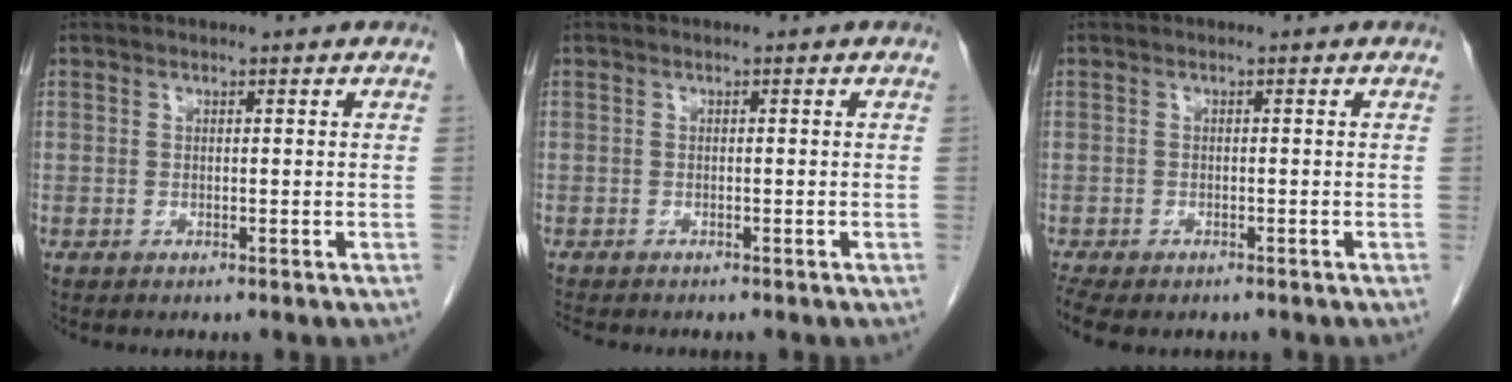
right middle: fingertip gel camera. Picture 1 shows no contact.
{"total": 2.8, "force": [-2.5, 0.7, 1.2], "torque": [-0.023, -0.009, -0.034]}
{"total": 7.2, "force": [-5.3, 3.3, 3.5], "torque": [-0.077, -0.009, -0.078]}